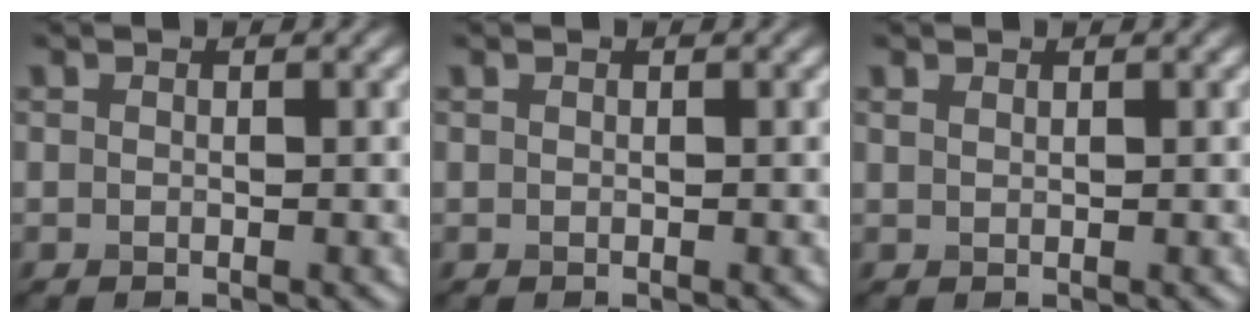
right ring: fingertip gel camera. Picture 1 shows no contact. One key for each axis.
{"total": 0.0}
{"total": 0.6, "fx": 0.5, "fy": 0.2, "fz": 0.2, "tx": -0.005, "ty": 0.000, "tz": 0.012}